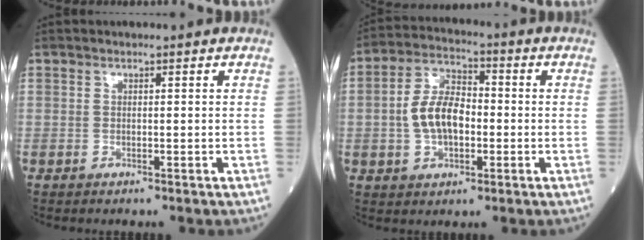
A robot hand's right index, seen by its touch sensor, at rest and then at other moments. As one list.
[{"total": 8.8, "force": [-0.9, 4.9, 7.2], "torque": [-0.146, 0.019, -0.020]}]